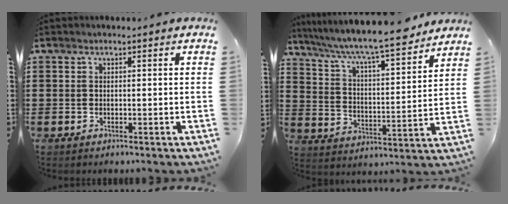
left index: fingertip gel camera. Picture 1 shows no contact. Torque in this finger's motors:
{"motor_torque": [1.13, -1.01, 1.05, 0.21]}